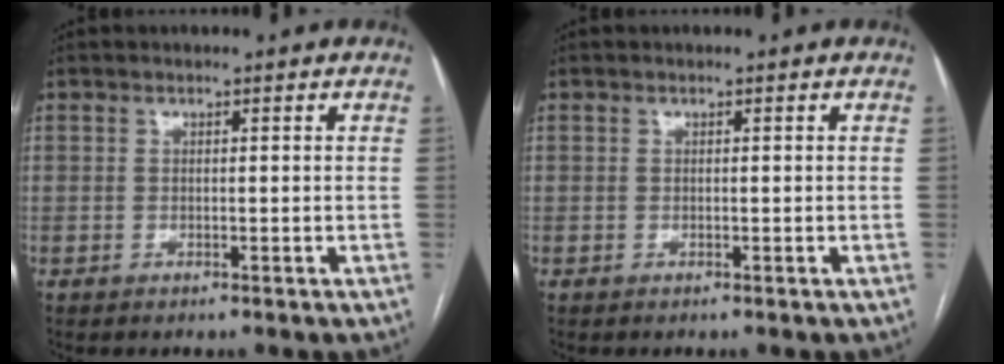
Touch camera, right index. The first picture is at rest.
{"total": 0.0}